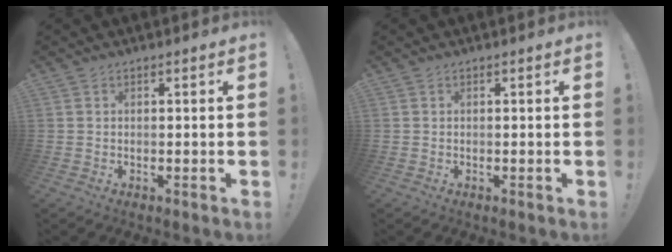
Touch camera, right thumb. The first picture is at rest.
{"total": 0.0}